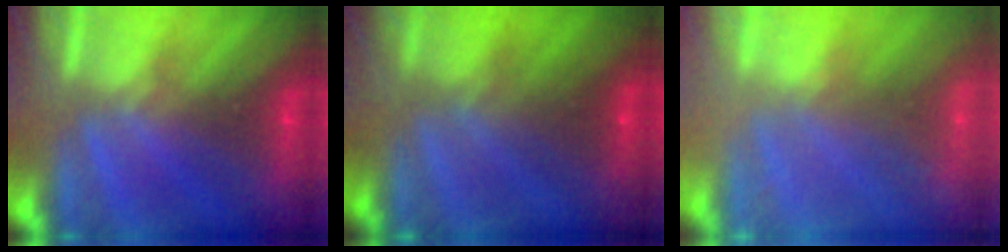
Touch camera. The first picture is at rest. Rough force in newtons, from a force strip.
{"total": 2.8}
{"total": 1.6}